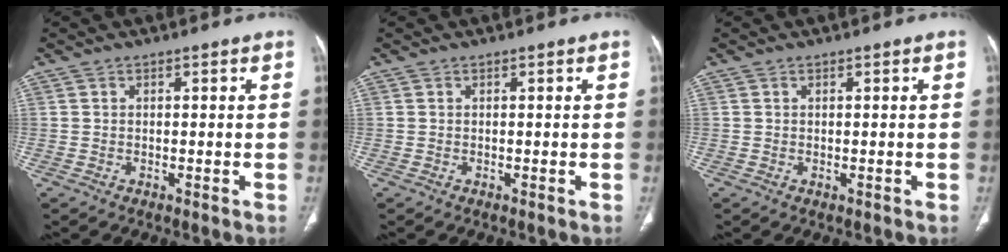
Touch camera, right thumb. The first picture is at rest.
{"total": 0.0}
{"total": 0.0}